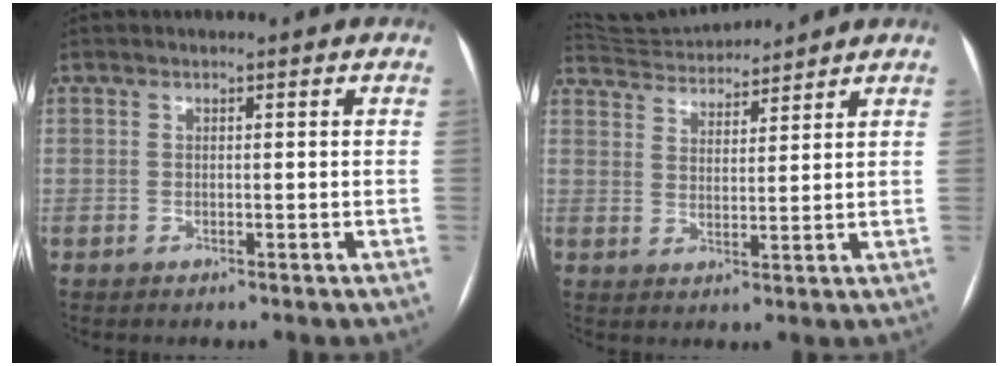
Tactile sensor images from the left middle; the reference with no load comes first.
{"total": 8.6, "force": [8.5, 0.2, 0.9], "torque": [-0.027, 0.023, 0.149]}